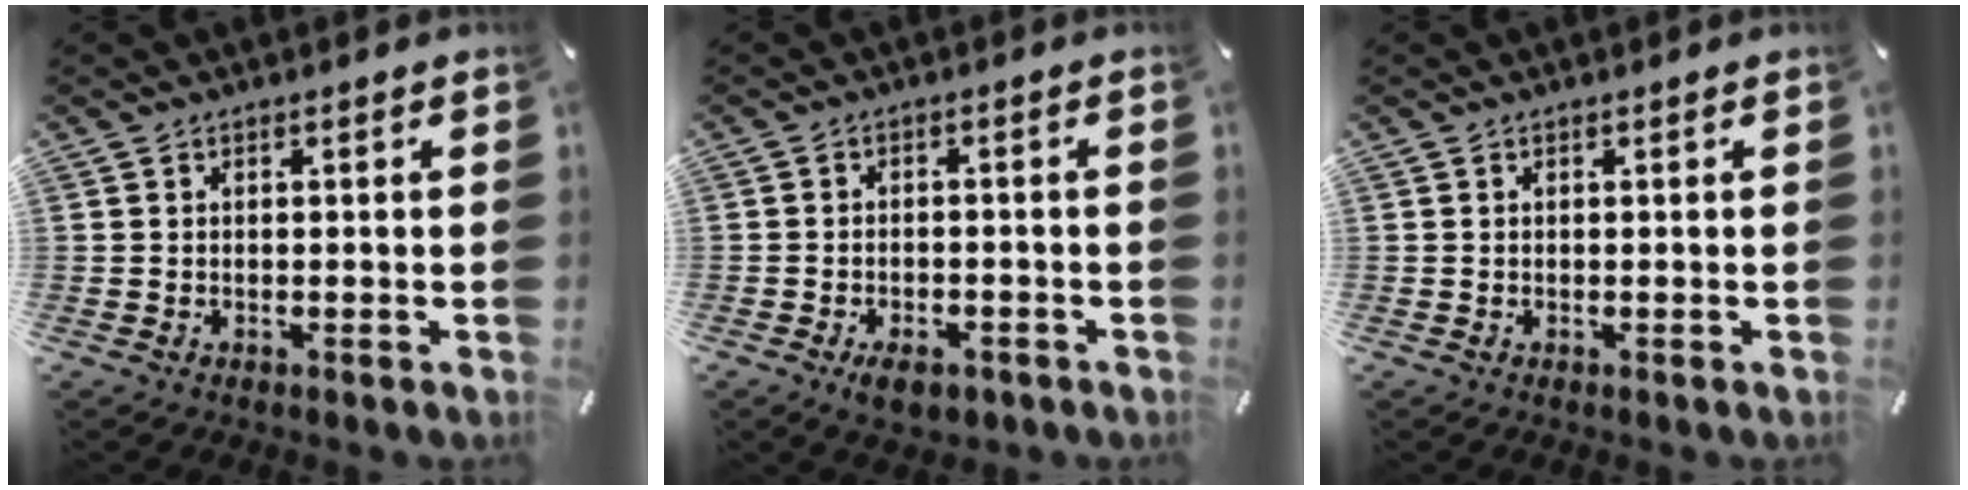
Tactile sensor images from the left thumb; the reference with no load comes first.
{"total": 4.3, "force": [-2.7, 2.3, 2.4], "torque": [-0.041, 0.014, -0.048]}
{"total": 0.0}